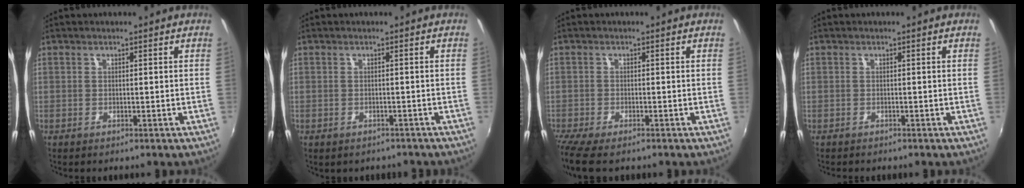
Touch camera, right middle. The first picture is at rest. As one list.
[{"total": 3.0, "force": [-2.4, 1.4, 1.0], "torque": [-0.024, -0.015, -0.030]}, {"total": 5.8, "force": [-4.7, 1.1, 3.3], "torque": [-0.080, -0.032, -0.087]}, {"total": 0.7, "force": [-0.7, 0.3, 0.1], "torque": [-0.005, -0.003, -0.012]}]